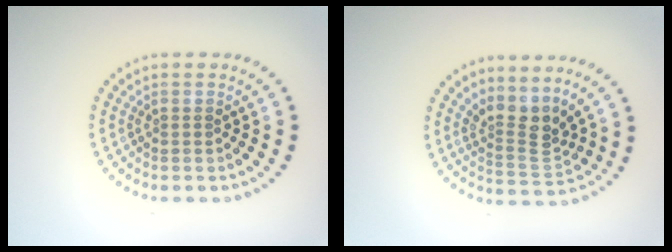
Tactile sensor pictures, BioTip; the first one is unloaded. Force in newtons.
{"total": 3.2, "press": 2.3, "slide": 2.3}